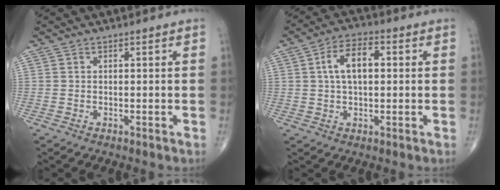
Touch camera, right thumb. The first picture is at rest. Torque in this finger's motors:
{"motor_torque": [-0.65, 0.79, 0.10, -0.07, 0.20]}